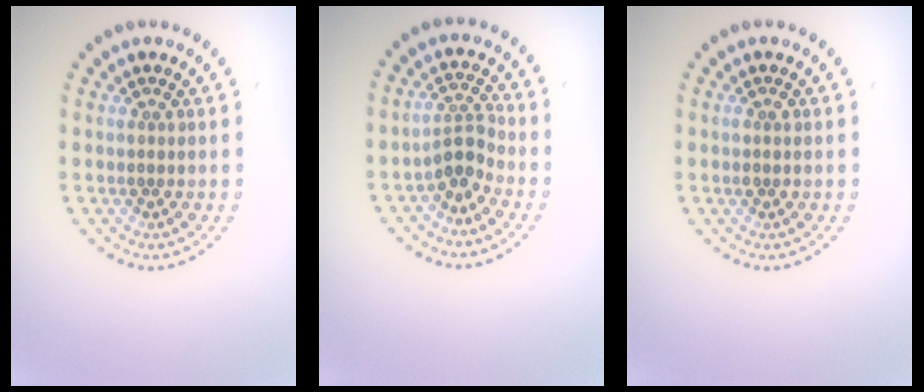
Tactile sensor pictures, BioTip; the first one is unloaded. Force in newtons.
{"total": 2.5, "press": 1.7, "slide": 1.8}
{"total": 1.1, "press": 1.1, "slide": 0.2}